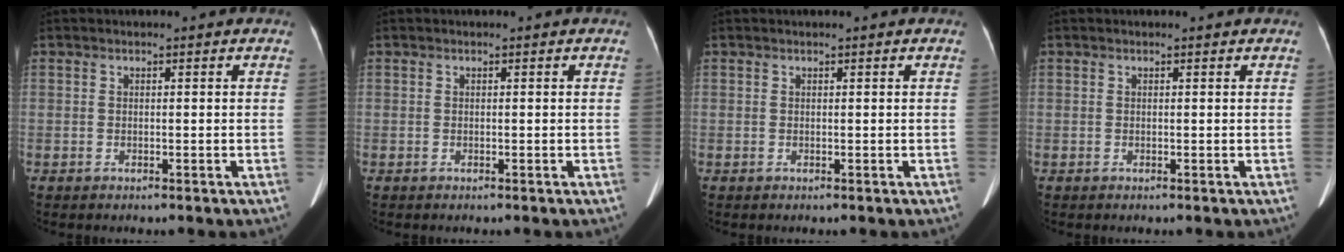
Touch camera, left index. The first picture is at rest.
{"total": 0.0}
{"total": 0.8, "force": [0.6, -0.1, 0.4], "torque": [-0.010, 0.014, 0.016]}
{"total": 1.1, "force": [1.1, -0.1, 0.4], "torque": [-0.013, 0.011, 0.015]}